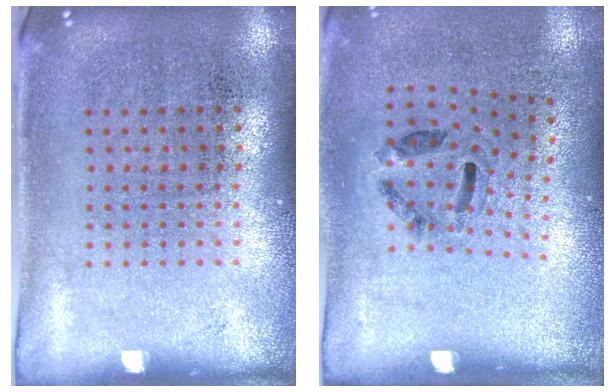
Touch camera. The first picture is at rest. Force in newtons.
{"total": 1.3, "press": 0.7, "slide": 1.0}